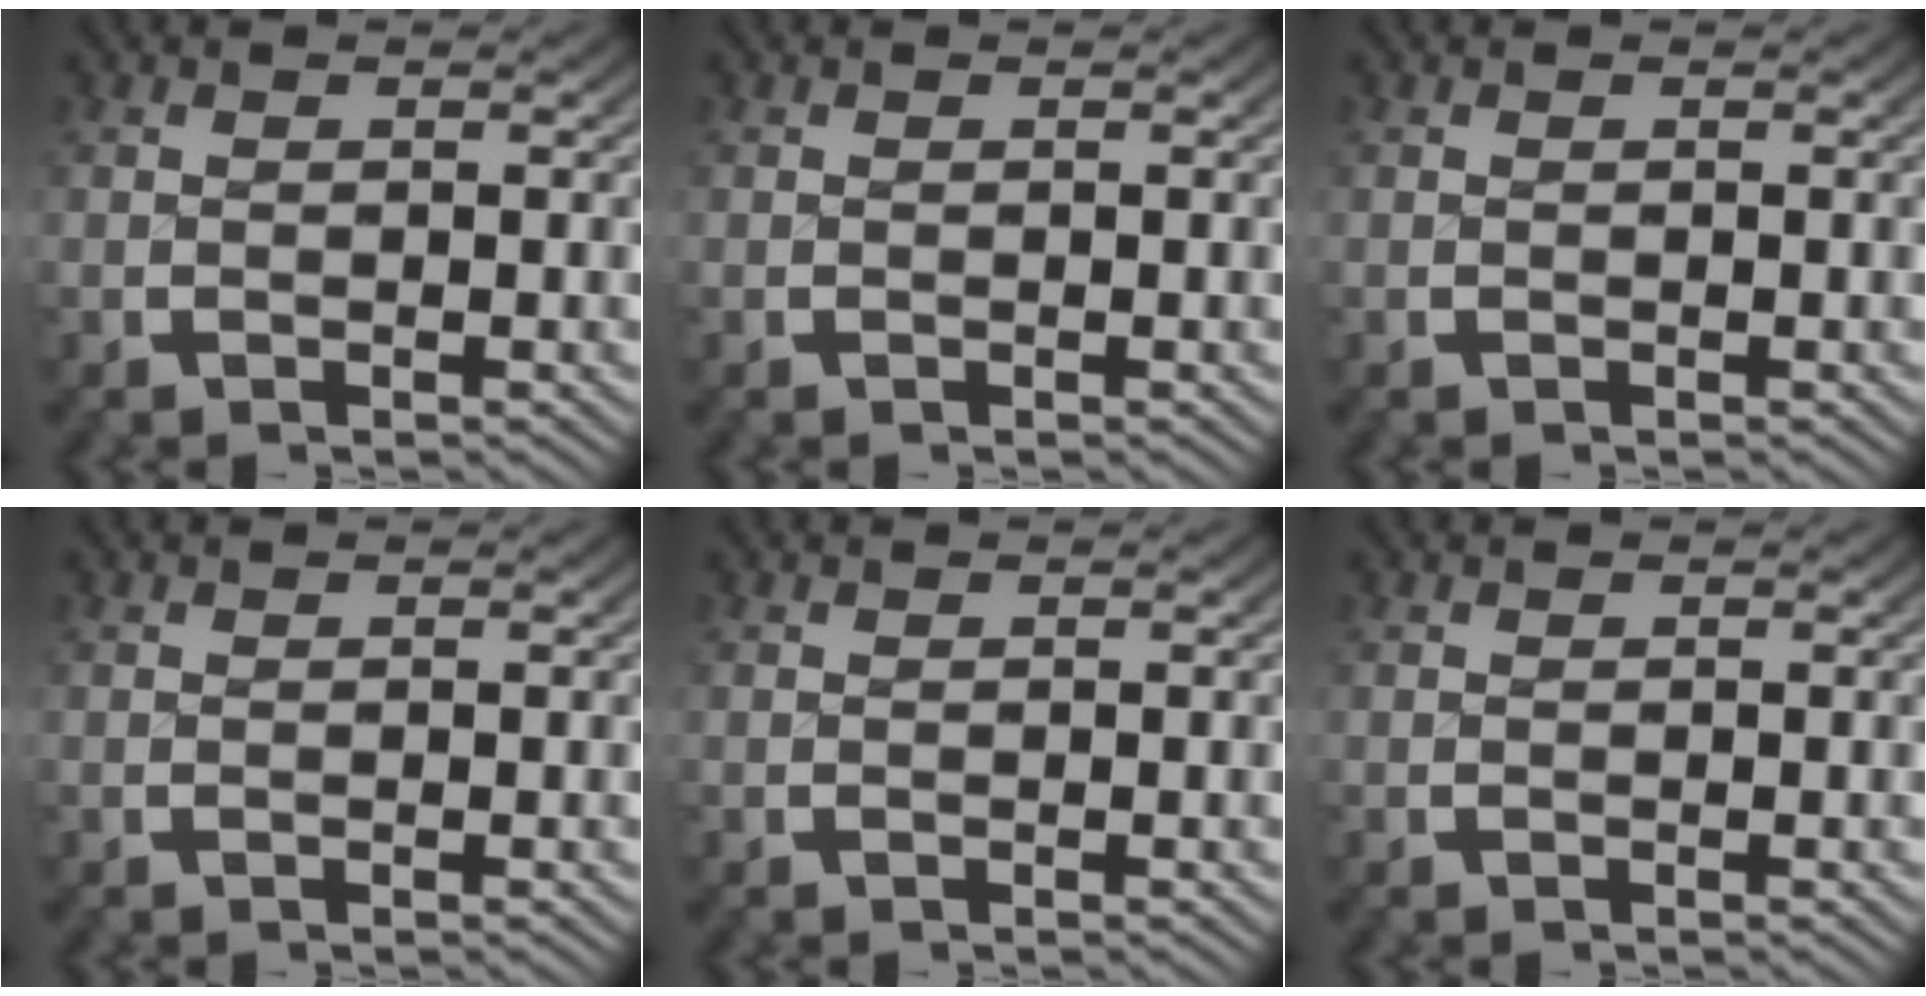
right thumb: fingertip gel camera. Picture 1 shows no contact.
{"total": 0.0}
{"total": 0.0}
{"total": 0.0}
{"total": 0.0}
{"total": 0.0}